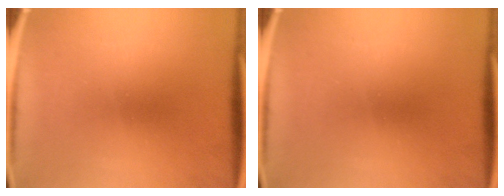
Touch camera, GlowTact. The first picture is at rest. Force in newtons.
{"total": 0.0}